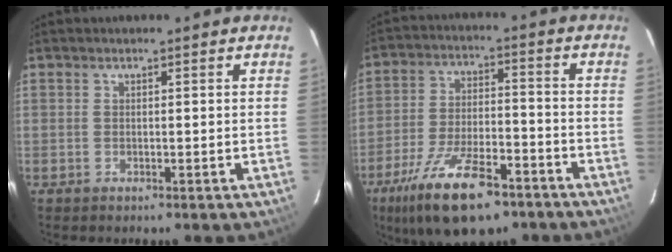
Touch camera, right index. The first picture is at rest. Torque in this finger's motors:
{"motor_torque": [1.34, -0.80, 0.79, 0.12]}